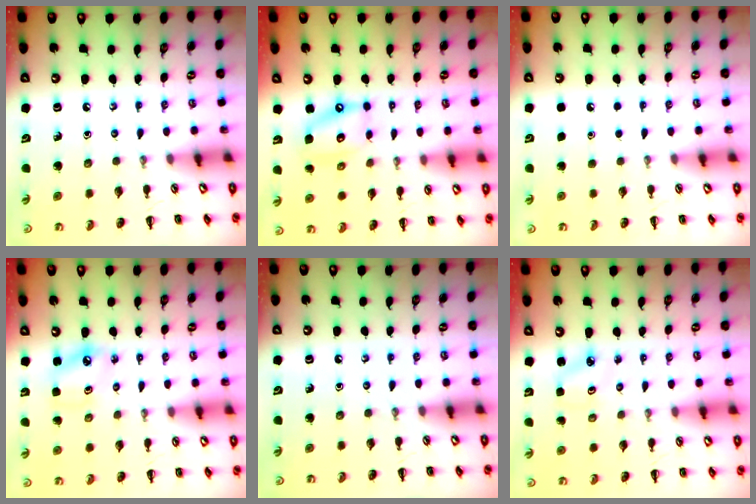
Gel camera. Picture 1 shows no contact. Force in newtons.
{"total": 10.9, "press": 10.7, "slide": 2.0}
{"total": 1.7, "press": 1.7, "slide": 0.1}
{"total": 4.9, "press": 4.8, "slide": 1.1}
{"total": 0.0}
{"total": 2.3, "press": 2.2, "slide": 0.6}